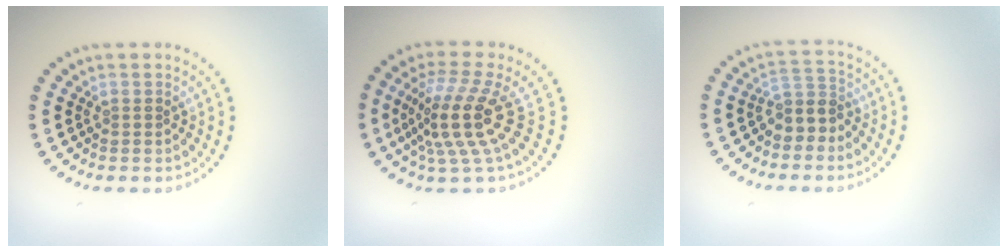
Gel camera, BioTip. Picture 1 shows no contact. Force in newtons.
{"total": 5.2, "press": 3.7, "slide": 3.6}
{"total": 2.7, "press": 2.1, "slide": 1.7}